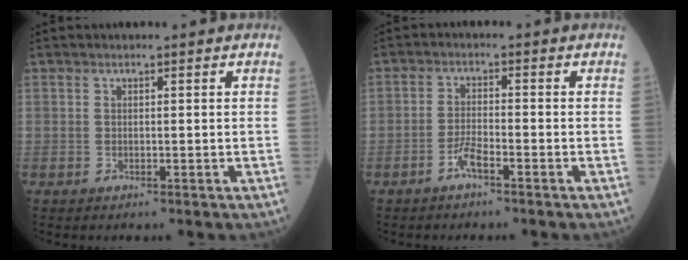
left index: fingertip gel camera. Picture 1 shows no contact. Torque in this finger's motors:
{"motor_torque": [0.20, 0.12, 0.04, 0.02]}